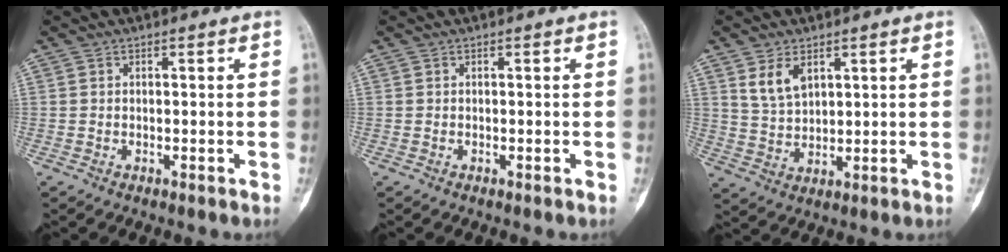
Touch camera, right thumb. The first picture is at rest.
{"total": 0.0}
{"total": 5.8, "force": [3.0, 3.4, 3.6], "torque": [-0.056, -0.017, 0.066]}